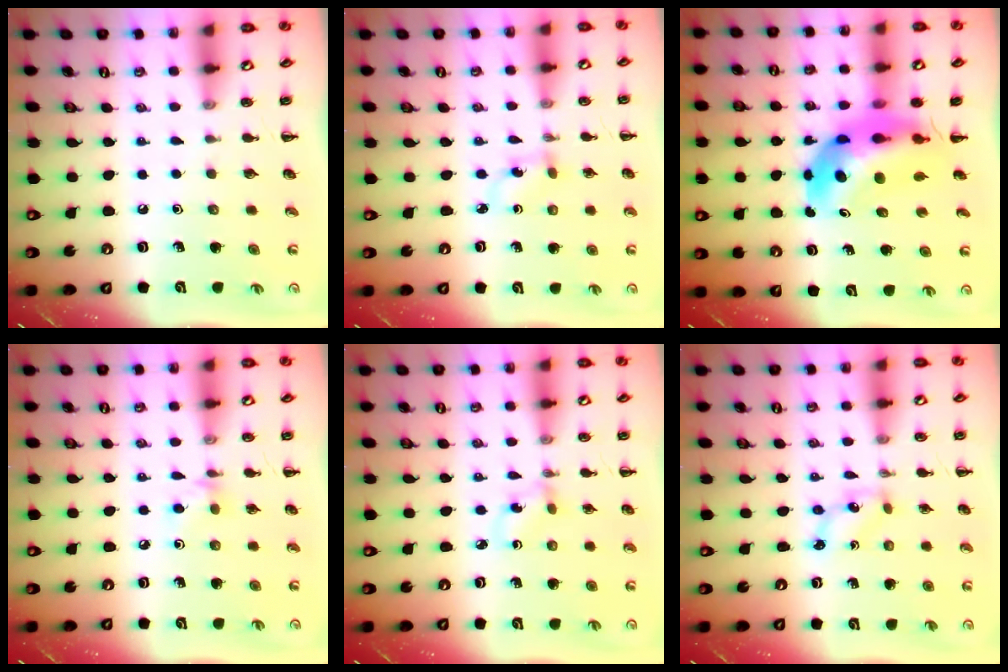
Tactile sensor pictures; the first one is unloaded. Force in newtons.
{"total": 2.6, "press": 2.3, "slide": 1.1}
{"total": 9.7, "press": 9.2, "slide": 3.1}
{"total": 5.1, "press": 4.7, "slide": 1.8}
{"total": 1.7, "press": 1.6, "slide": 0.7}
{"total": 1.9, "press": 1.9, "slide": 0.3}